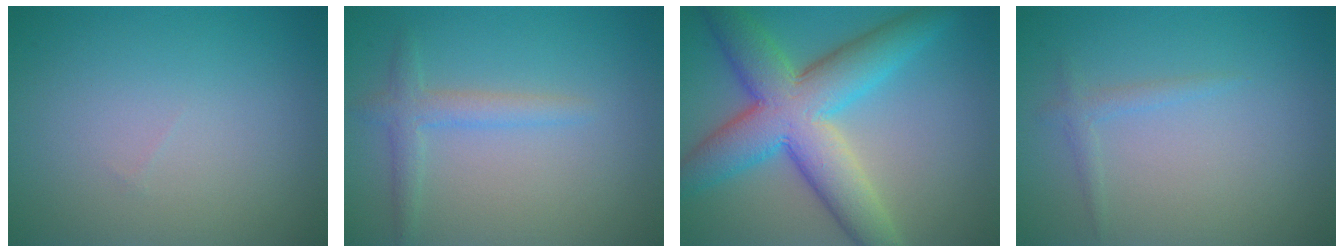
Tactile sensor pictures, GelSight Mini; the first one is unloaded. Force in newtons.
{"total": 2.1, "press": 2.1, "slide": 0.2}
{"total": 10.0, "press": 10.0, "slide": 0.2}
{"total": 1.1, "press": 1.1, "slide": 0.1}